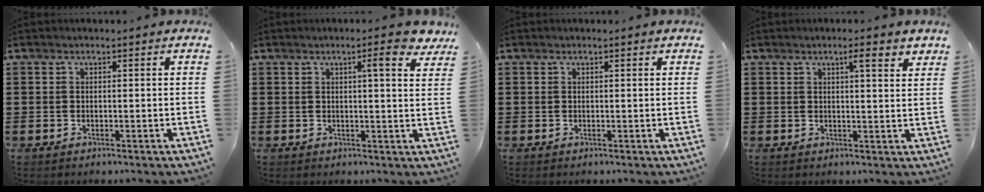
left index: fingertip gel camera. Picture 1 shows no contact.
{"total": 4.5, "force": [3.1, 0.3, 3.2], "torque": [-0.039, -0.023, 0.045]}
{"total": 0.0}
{"total": 3.4, "force": [2.2, 0.4, 2.6], "torque": [-0.040, -0.003, 0.034]}